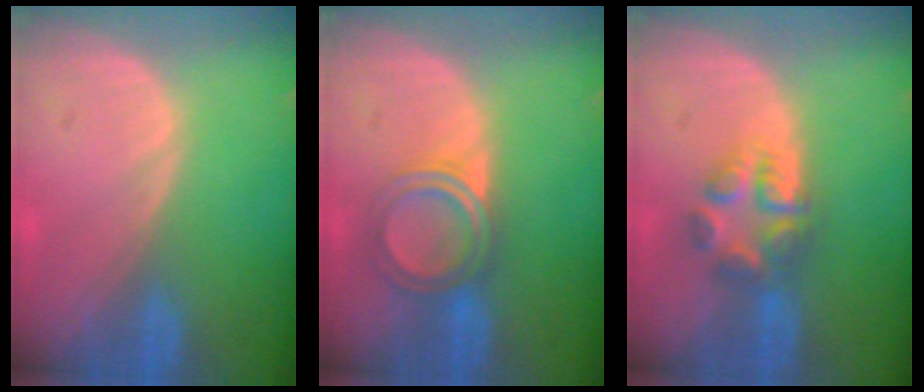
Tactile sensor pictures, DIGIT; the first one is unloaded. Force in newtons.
{"total": 5.1, "press": 5.0, "slide": 0.9}
{"total": 5.7, "press": 5.3, "slide": 2.0}